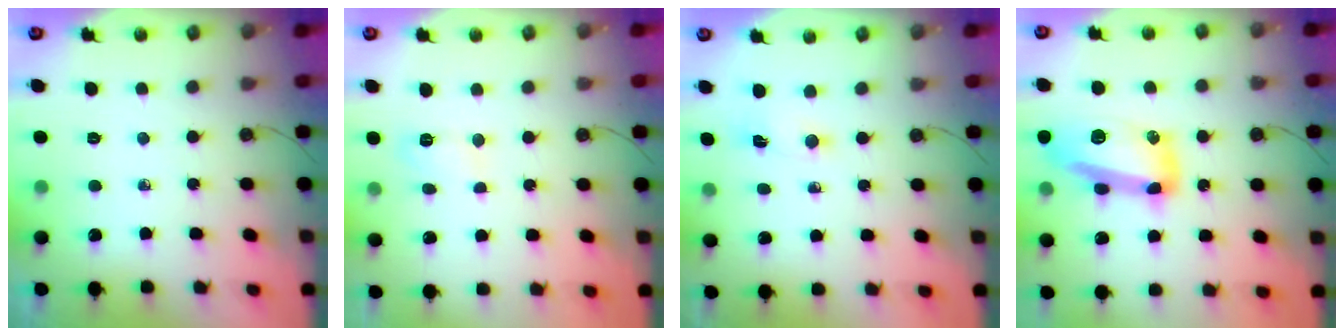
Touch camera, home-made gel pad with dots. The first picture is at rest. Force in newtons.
{"total": 5.1, "press": 5.0, "slide": 1.3}
{"total": 1.0, "press": 1.0, "slide": 0.4}
{"total": 15.6, "press": 15.5, "slide": 1.3}